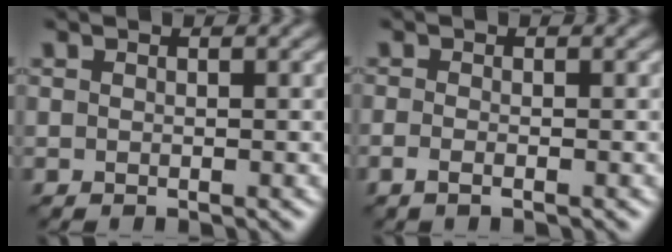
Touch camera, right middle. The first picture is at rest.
{"total": 1.3, "force": [-0.6, 0.4, 1.1], "torque": [-0.019, -0.008, -0.016]}